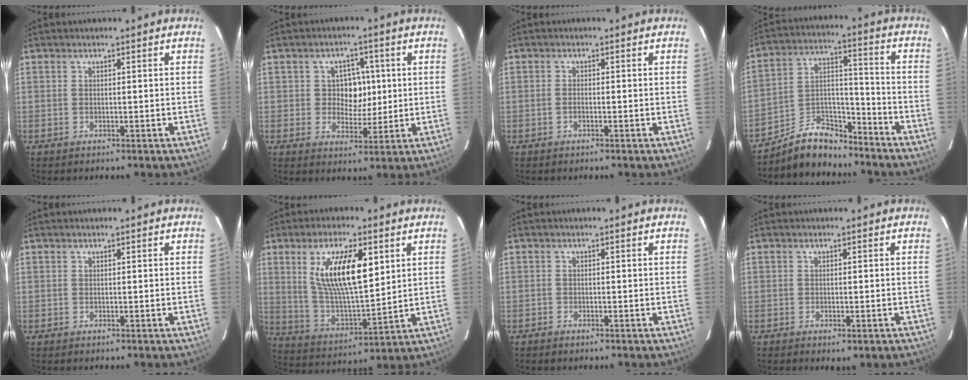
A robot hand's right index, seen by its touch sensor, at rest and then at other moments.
{"total": 5.8, "force": [0.5, 4.9, 3.0], "torque": [-0.049, 0.009, 0.012]}
{"total": 1.0, "force": [-0.5, 0.4, 0.8], "torque": [-0.018, 0.002, -0.010]}
{"total": 11.5, "force": [-9.5, 5.2, 3.8], "torque": [-0.075, 0.048, -0.159]}
{"total": 0.0}
{"total": 15.2, "force": [5.3, 5.1, 13.2], "torque": [-0.244, 0.001, 0.106]}
{"total": 1.0, "force": [-0.9, 0.4, 0.2], "torque": [-0.014, 0.002, -0.016]}
{"total": 2.0, "force": [-1.0, 0.8, 1.5], "torque": [-0.026, -0.007, -0.013]}